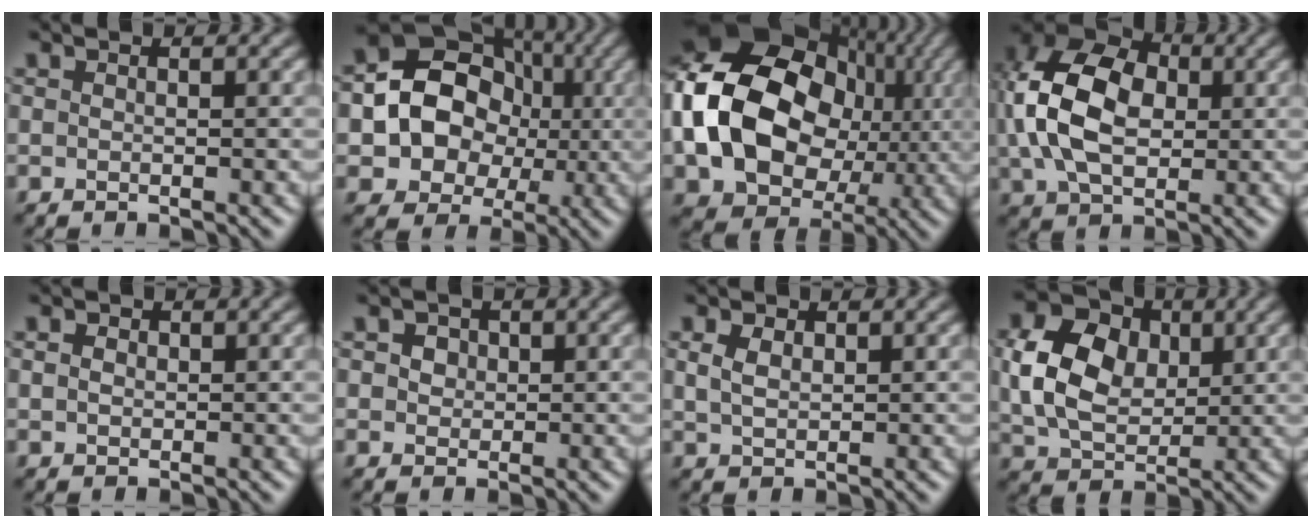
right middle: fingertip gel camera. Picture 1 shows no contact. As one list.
[{"total": 9.5, "force": [-0.1, 8.1, 5.0], "torque": [-0.061, 0.006, -0.016]}, {"total": 18.4, "force": [0.8, 14.2, 11.7], "torque": [-0.233, 0.001, 0.011]}, {"total": 10.7, "force": [1.1, 7.3, 7.8], "torque": [-0.179, 0.017, 0.010]}, {"total": 1.4, "force": [0.5, 1.1, 0.7], "torque": [-0.012, 0.003, 0.002]}, {"total": 2.3, "force": [1.0, 1.8, 1.1], "torque": [-0.018, 0.011, 0.004]}, {"total": 2.1, "force": [0.9, 1.4, 1.3], "torque": [-0.030, 0.000, 0.020]}, {"total": 8.7, "force": [1.4, 6.7, 5.4], "torque": [-0.127, 0.008, 0.031]}]